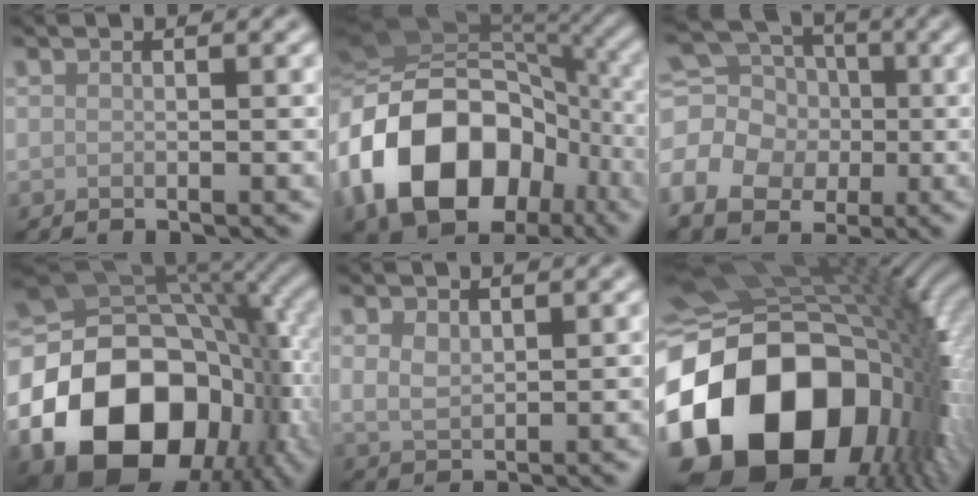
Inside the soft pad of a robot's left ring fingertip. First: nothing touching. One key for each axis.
{"total": 17.0, "fx": -5.3, "fy": 12.2, "fz": 10.6, "tx": -0.214, "ty": -0.010, "tz": -0.094}
{"total": 9.4, "fx": -2.0, "fy": 7.9, "fz": 4.7, "tx": -0.100, "ty": -0.009, "tz": -0.050}
{"total": 19.6, "fx": -6.4, "fy": 14.4, "fz": 11.7, "tx": -0.210, "ty": -0.030, "tz": -0.093}
{"total": 2.1, "fx": 0.9, "fy": 1.4, "fz": 1.4, "tx": -0.032, "ty": -0.003, "tz": 0.021}
{"total": 21.6, "fx": -6.0, "fy": 14.8, "fz": 14.5, "tx": -0.301, "ty": -0.033, "tz": -0.097}